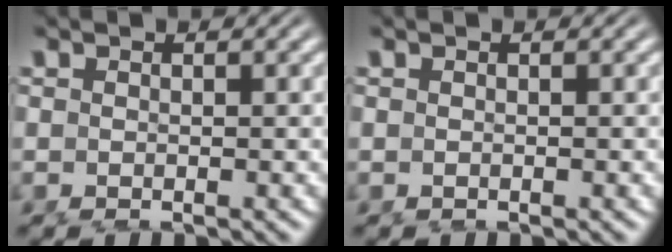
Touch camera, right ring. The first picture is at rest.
{"total": 0.0}